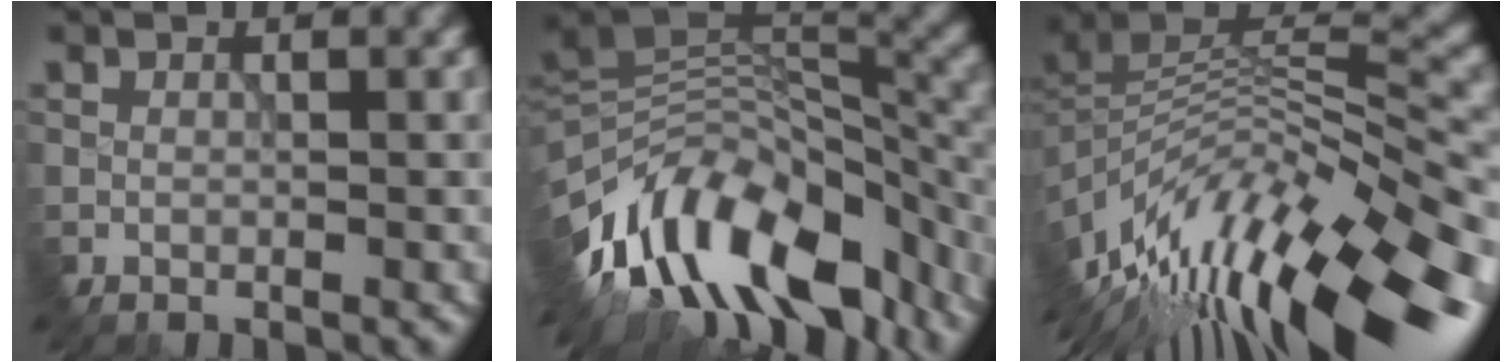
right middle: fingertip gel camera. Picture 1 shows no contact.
{"total": 14.3, "force": [-7.6, 6.7, 10.1], "torque": [-0.191, 0.014, -0.126]}
{"total": 13.2, "force": [-6.4, 5.4, 10.1], "torque": [-0.197, 0.017, -0.099]}